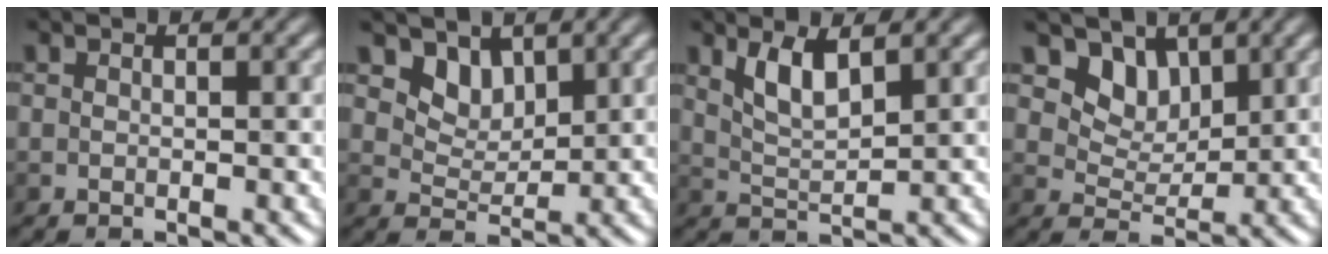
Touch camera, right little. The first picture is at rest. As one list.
[{"total": 2.9, "force": [1.9, 1.9, 1.2], "torque": [-0.029, -0.021, 0.043]}, {"total": 2.8, "force": [1.6, 0.8, 2.2], "torque": [-0.048, -0.007, 0.035]}, {"total": 3.9, "force": [2.4, 2.6, 1.7], "torque": [-0.034, -0.024, 0.054]}]